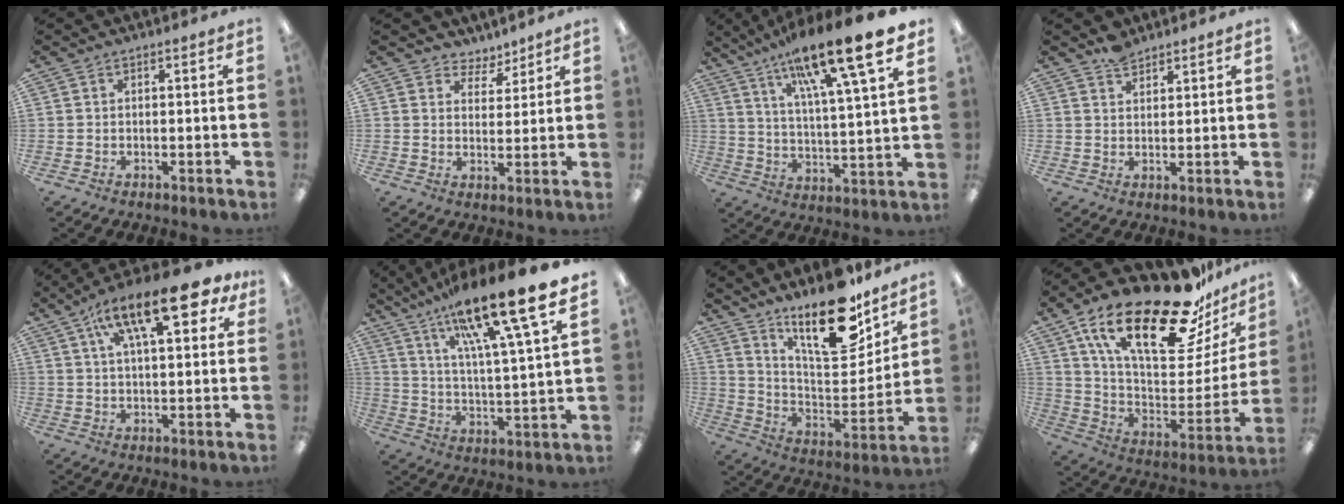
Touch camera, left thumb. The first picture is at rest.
{"total": 4.5, "force": [3.9, 2.3, 0.0], "torque": [0.008, -0.031, 0.068]}
{"total": 18.9, "force": [13.6, 2.4, 13.0], "torque": [-0.216, -0.083, 0.210]}
{"total": 3.4, "force": [3.0, 1.2, 0.9], "torque": [-0.014, -0.014, 0.055]}
{"total": 17.7, "force": [9.7, 6.7, 13.2], "torque": [-0.204, -0.036, 0.153]}
{"total": 21.1, "force": [15.8, 2.5, 13.8], "torque": [-0.238, -0.103, 0.249]}
{"total": 21.2, "force": [15.5, 7.5, 12.4], "torque": [-0.184, -0.115, 0.263]}
{"total": 27.2, "force": [17.9, 9.3, 18.3], "torque": [-0.286, -0.112, 0.301]}